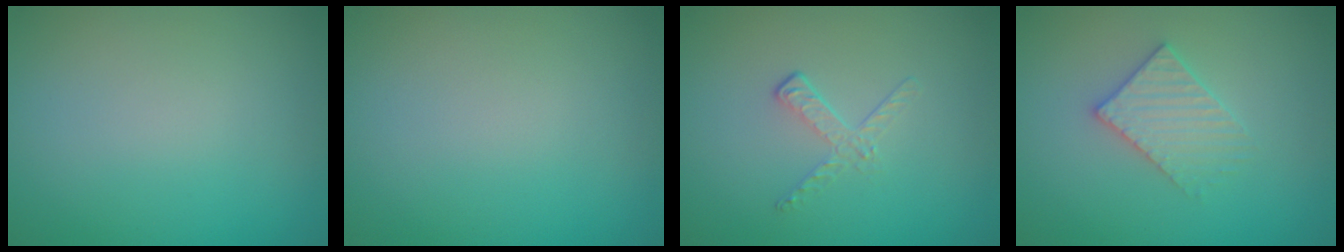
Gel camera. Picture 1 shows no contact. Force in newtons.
{"total": 0.0}
{"total": 1.2, "press": 0.4, "slide": 1.2}
{"total": 2.7, "press": 2.7, "slide": 0.5}